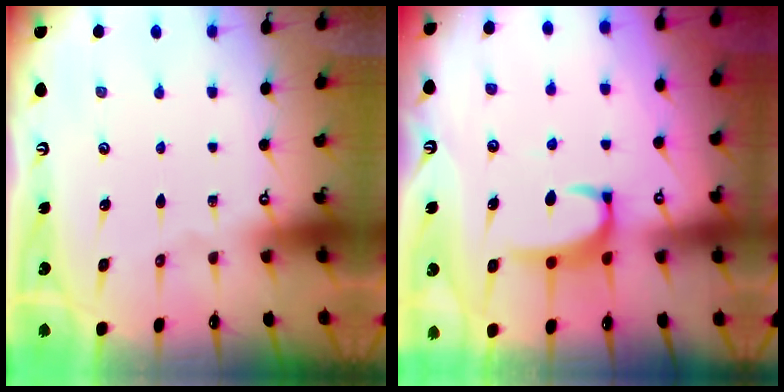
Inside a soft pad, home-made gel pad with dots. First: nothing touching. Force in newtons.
{"total": 3.4, "press": 3.3, "slide": 0.6}